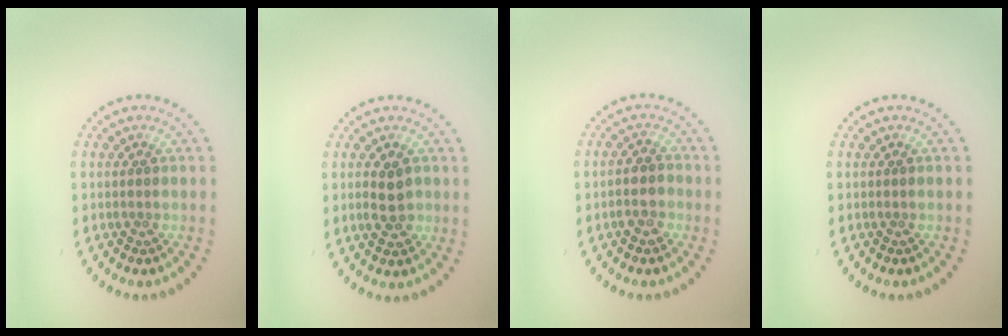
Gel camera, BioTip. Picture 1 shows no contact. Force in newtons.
{"total": 2.5, "press": 2.5, "slide": 0.2}
{"total": 2.2, "press": 2.1, "slide": 0.7}
{"total": 0.0}